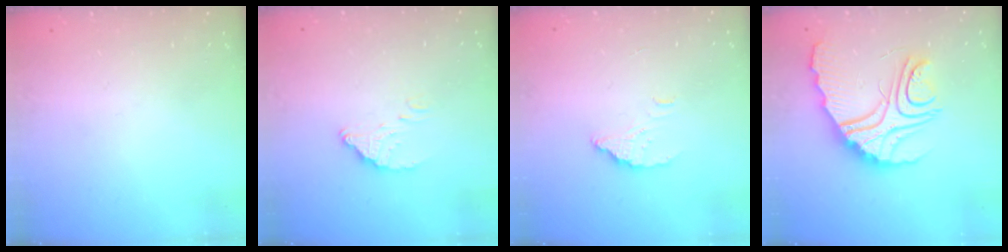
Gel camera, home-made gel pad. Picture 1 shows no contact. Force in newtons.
{"total": 3.9, "press": 3.9, "slide": 0.2}
{"total": 3.6, "press": 3.6, "slide": 0.3}
{"total": 15.5, "press": 15.4, "slide": 1.5}